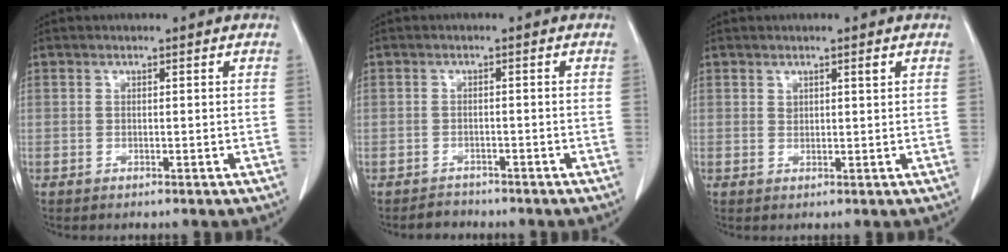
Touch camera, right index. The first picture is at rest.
{"total": 1.9, "force": [-1.5, 0.9, -0.6], "torque": [0.005, 0.001, -0.026]}
{"total": 1.3, "force": [0.8, 0.3, 0.9], "torque": [-0.016, -0.002, 0.015]}